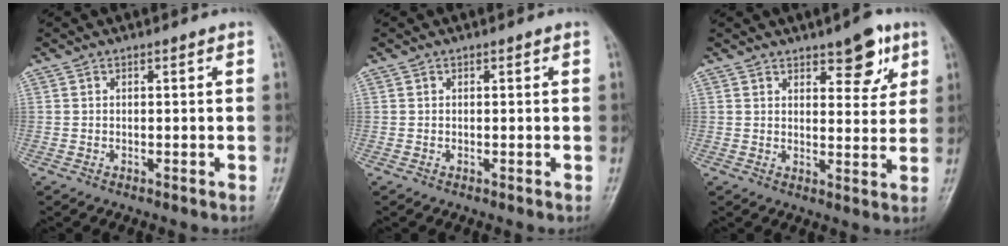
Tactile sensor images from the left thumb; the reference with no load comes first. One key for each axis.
{"total": 0.0}
{"total": 7.4, "fx": 4.4, "fy": 3.2, "fz": 5.1, "tx": -0.040, "ty": -0.023, "tz": 0.056}